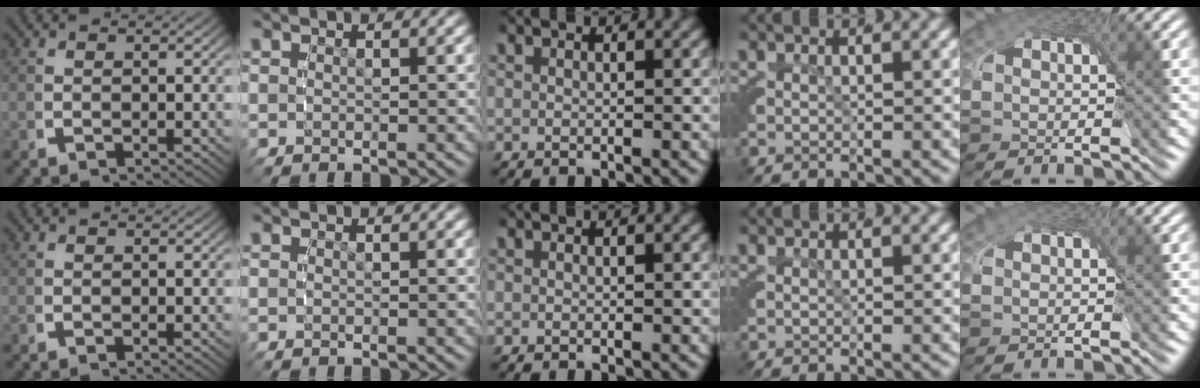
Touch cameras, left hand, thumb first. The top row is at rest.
{}